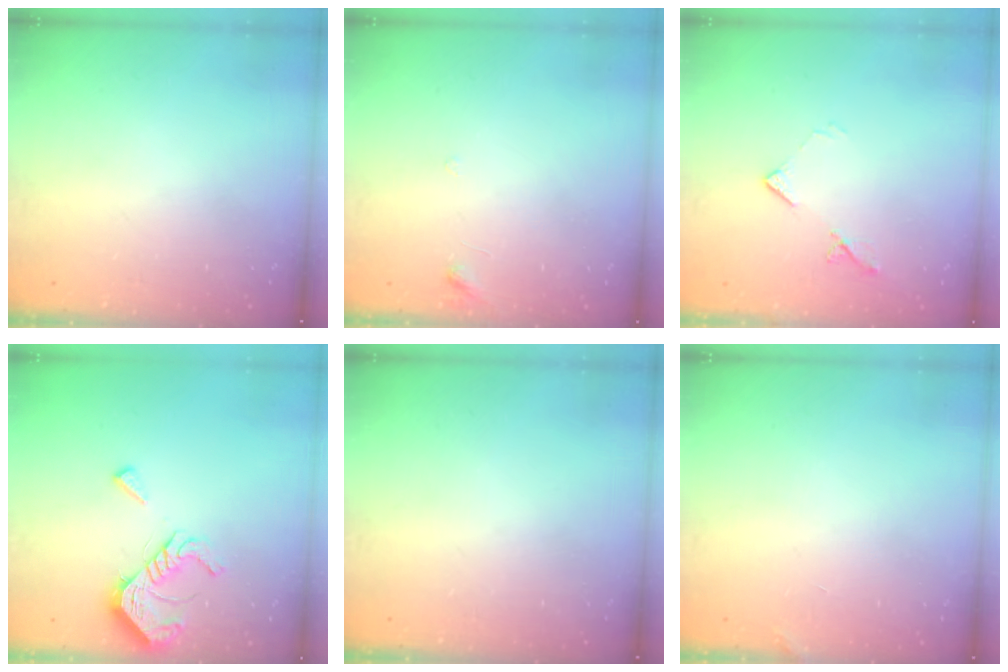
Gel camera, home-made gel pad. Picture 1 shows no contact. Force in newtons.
{"total": 3.8, "press": 3.8, "slide": 0.5}
{"total": 8.0, "press": 7.9, "slide": 0.8}
{"total": 11.1, "press": 11.1, "slide": 0.8}
{"total": 0.0}
{"total": 2.3, "press": 2.3, "slide": 0.1}